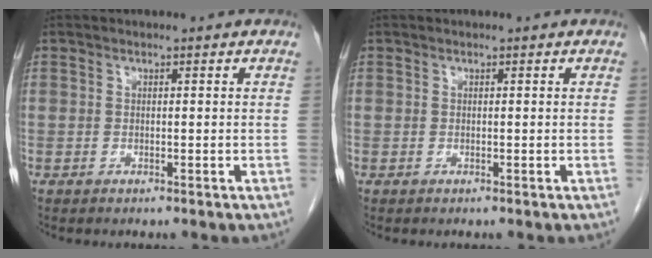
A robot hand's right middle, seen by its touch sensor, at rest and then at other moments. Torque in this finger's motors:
{"motor_torque": [0.00, 0.00, 0.00, 0.00]}